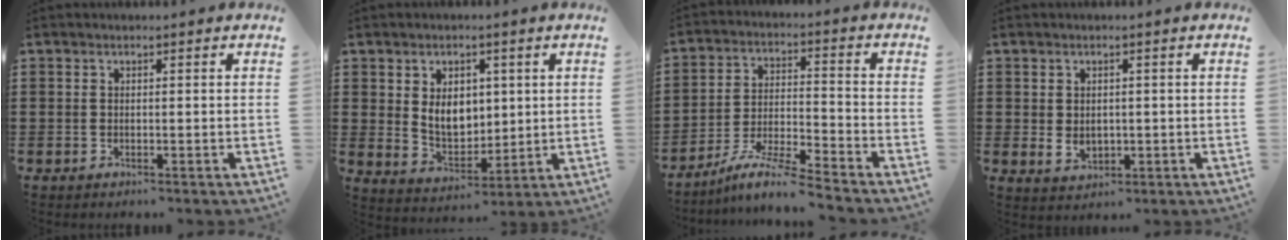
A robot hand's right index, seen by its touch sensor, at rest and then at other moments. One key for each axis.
{"total": 7.0, "fx": 1.4, "fy": 5.1, "fz": 4.5, "tx": -0.076, "ty": 0.006, "tz": 0.023}
{"total": 6.9, "fx": -6.3, "fy": -0.1, "fz": 3.0, "tx": -0.067, "ty": -0.009, "tz": -0.124}
{"total": 2.5, "fx": 0.1, "fy": 2.0, "fz": 1.6, "tx": -0.035, "ty": 0.006, "tz": 0.002}